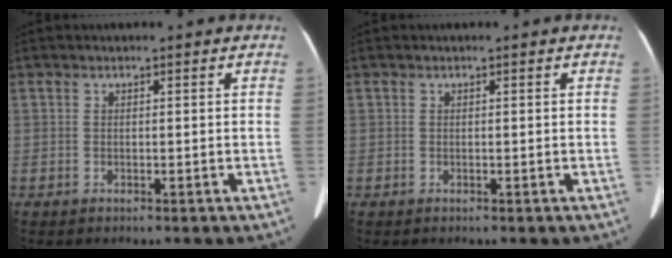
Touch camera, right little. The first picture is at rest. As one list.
[{"total": 0.0}]